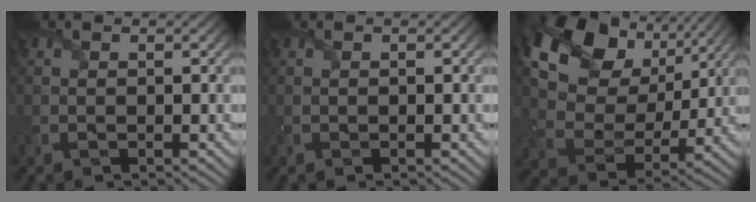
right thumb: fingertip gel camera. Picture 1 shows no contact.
{"total": 0.0}
{"total": 17.4, "force": [8.7, 11.4, 9.8], "torque": [-0.209, 0.034, 0.141]}